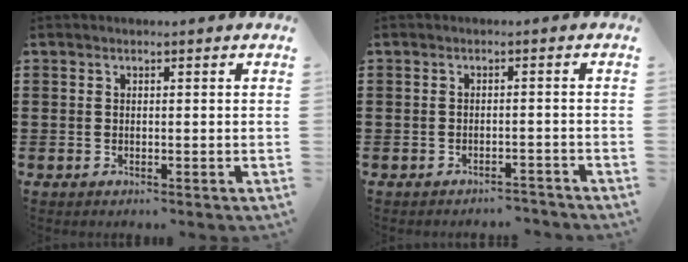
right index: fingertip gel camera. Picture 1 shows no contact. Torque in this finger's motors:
{"motor_torque": [0.33, -0.30, -0.15, -0.07]}